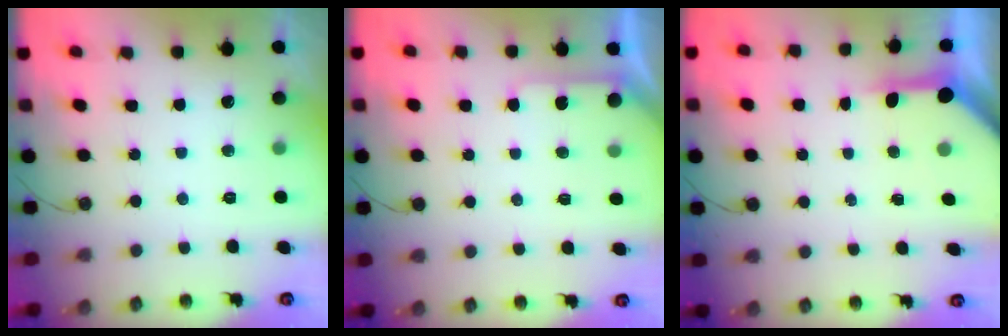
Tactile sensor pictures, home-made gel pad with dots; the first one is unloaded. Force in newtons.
{"total": 4.9, "press": 4.9, "slide": 0.4}
{"total": 5.3, "press": 5.3, "slide": 0.5}